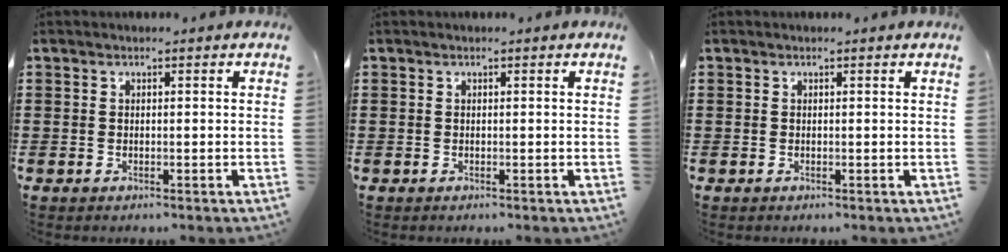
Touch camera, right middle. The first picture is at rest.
{"total": 0.0}
{"total": 0.0}